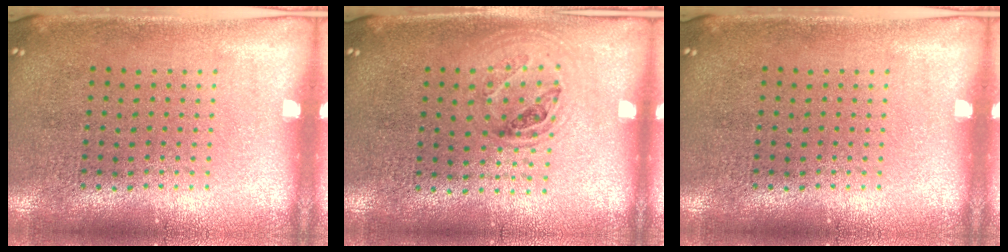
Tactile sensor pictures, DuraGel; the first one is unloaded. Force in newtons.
{"total": 1.0, "press": 0.9, "slide": 0.3}
{"total": 0.0}